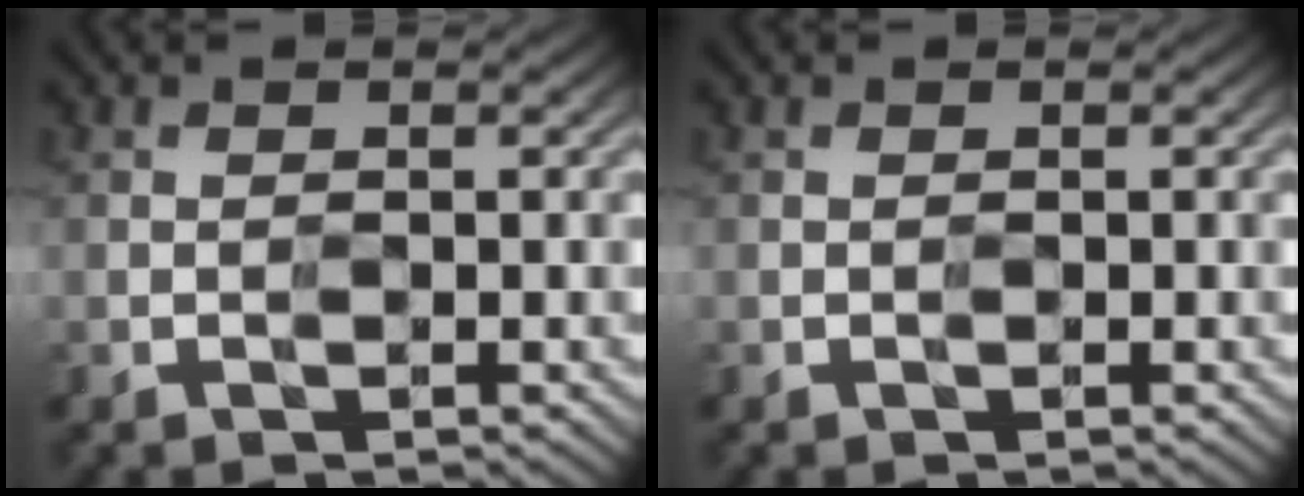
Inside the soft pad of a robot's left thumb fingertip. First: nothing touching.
{"total": 0.0}